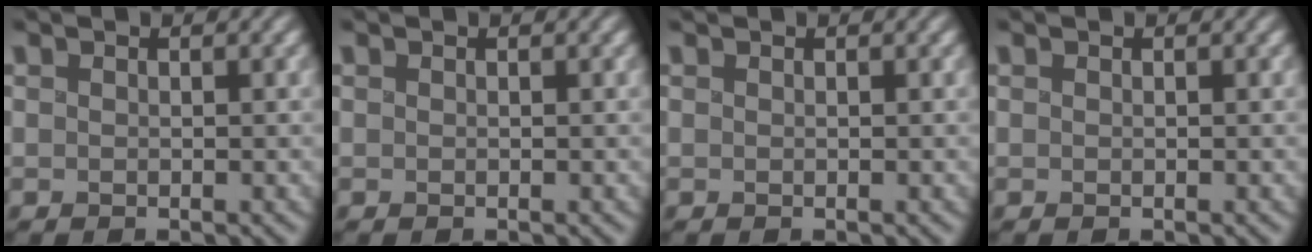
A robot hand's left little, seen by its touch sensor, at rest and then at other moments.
{"total": 0.0}
{"total": 0.0}
{"total": 0.0}